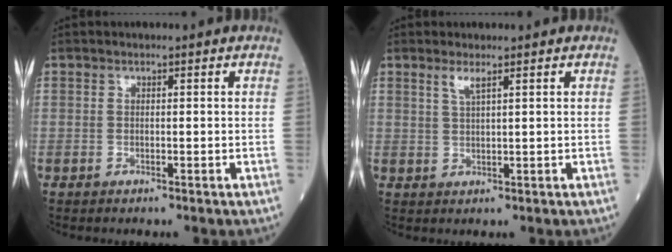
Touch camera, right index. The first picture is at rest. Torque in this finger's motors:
{"motor_torque": [-0.02, 0.01, 0.00, 0.01]}